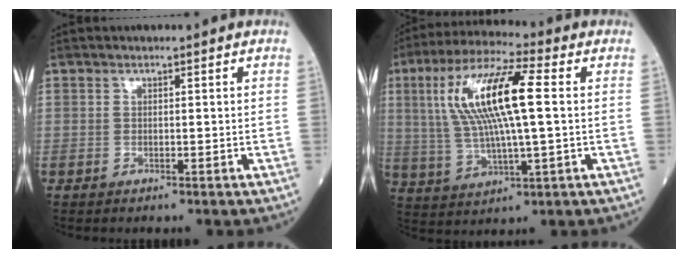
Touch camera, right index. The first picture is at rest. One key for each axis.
{"total": 15.1, "fx": 2.7, "fy": 2.4, "fz": 14.6, "tx": -0.298, "ty": 0.022, "tz": 0.047}